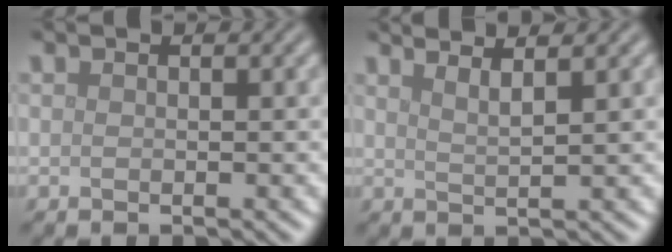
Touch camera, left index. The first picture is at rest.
{"total": 3.3, "force": [2.4, 0.9, 2.0], "torque": [-0.009, 0.015, 0.013]}